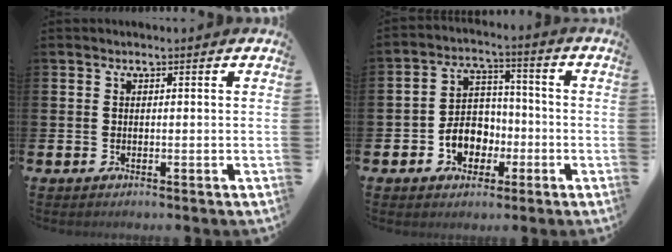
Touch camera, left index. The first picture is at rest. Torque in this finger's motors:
{"motor_torque": [0.50, 0.25, 0.47, 0.14]}